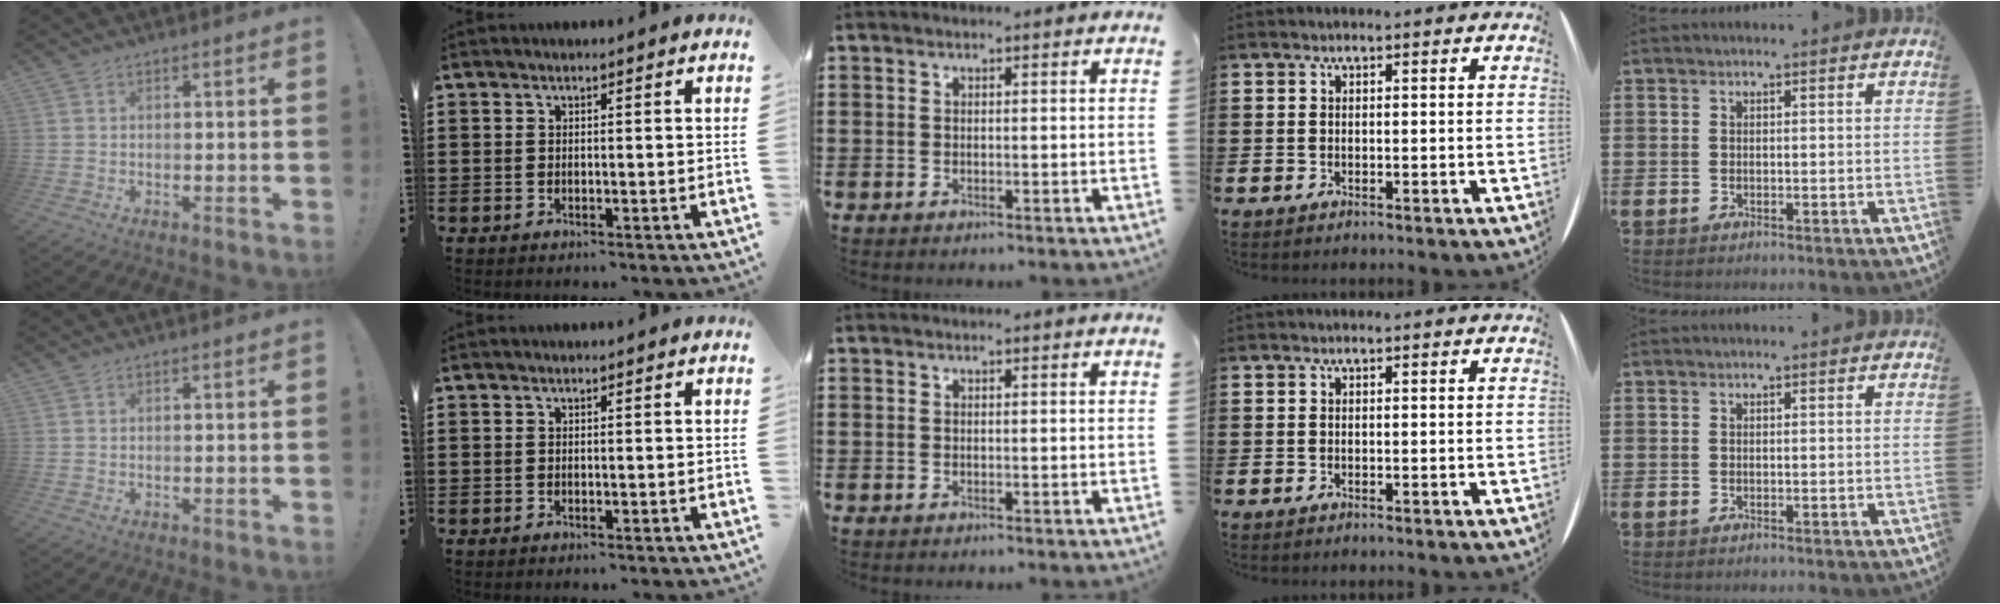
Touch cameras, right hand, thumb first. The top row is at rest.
{}